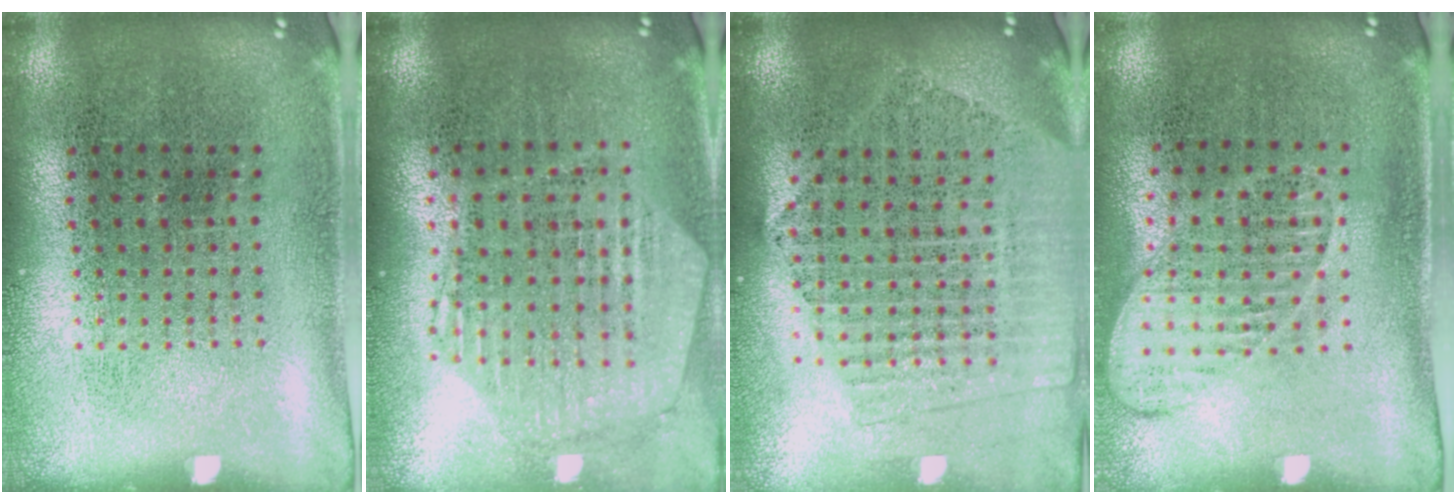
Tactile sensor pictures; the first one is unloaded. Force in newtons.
{"total": 1.1, "press": 1.1, "slide": 0.2}
{"total": 2.1, "press": 1.9, "slide": 0.9}
{"total": 1.3, "press": 1.2, "slide": 0.5}